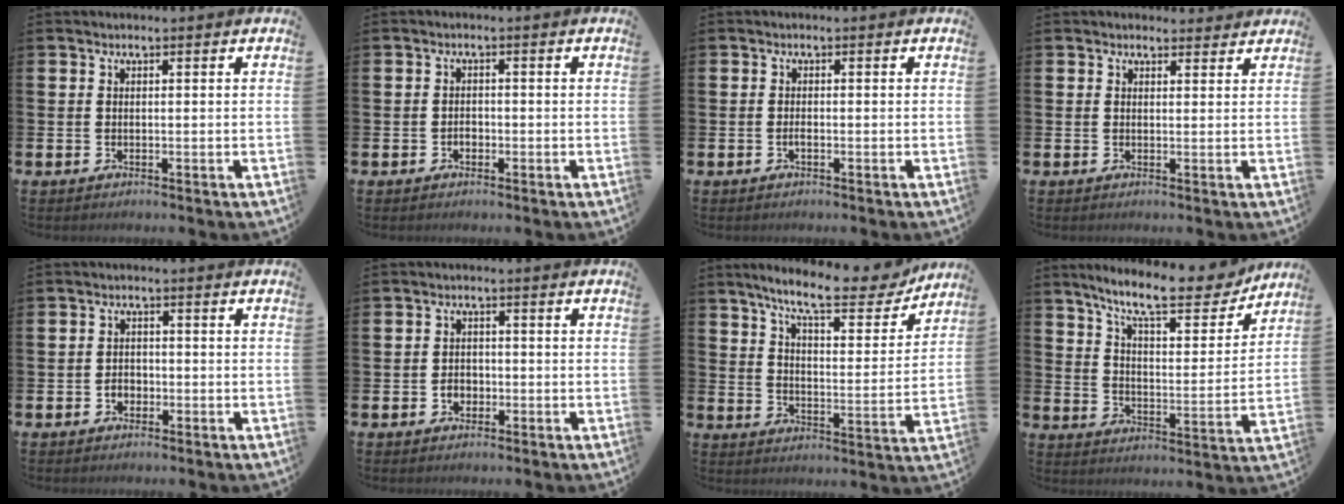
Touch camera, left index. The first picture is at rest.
{"total": 1.3, "force": [-0.6, 1.0, 0.7], "torque": [-0.015, 0.004, -0.013]}
{"total": 0.7, "force": [-0.4, 0.2, 0.6], "torque": [-0.012, -0.003, -0.007]}
{"total": 1.6, "force": [1.5, 0.5, 0.1], "torque": [0.005, -0.003, 0.026]}
{"total": 1.9, "force": [-0.8, 1.6, 0.8], "torque": [-0.010, 0.000, -0.019]}
{"total": 2.1, "force": [-0.8, 1.7, 1.0], "torque": [-0.013, 0.001, -0.020]}
{"total": 9.8, "force": [8.5, 1.8, 4.5], "torque": [-0.106, -0.046, 0.143]}
{"total": 11.2, "force": [9.8, 2.1, 5.0], "torque": [-0.112, -0.059, 0.165]}